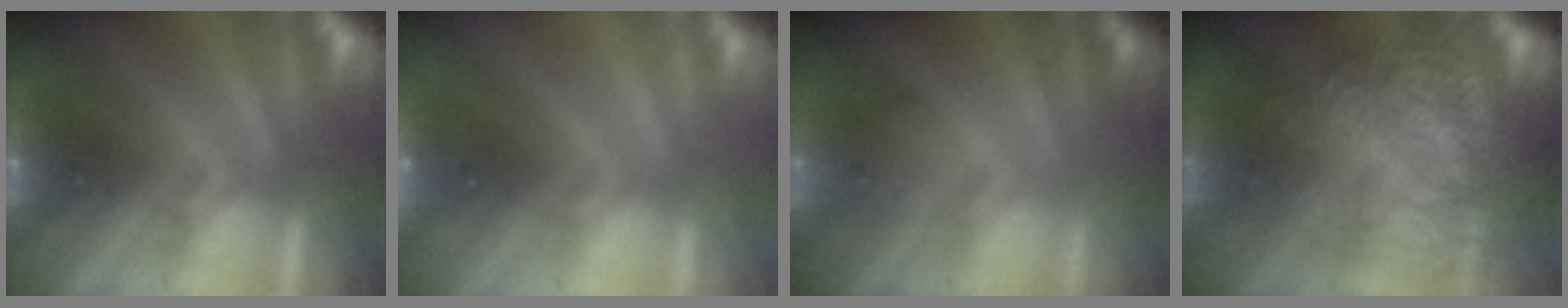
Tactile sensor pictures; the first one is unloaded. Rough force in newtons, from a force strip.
{"total": 2.4}
{"total": 1.8}
{"total": 8.6}